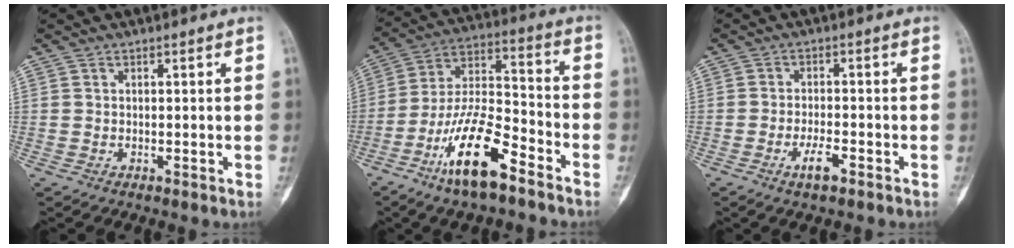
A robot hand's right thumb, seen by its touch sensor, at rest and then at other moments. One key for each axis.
{"total": 16.0, "fx": -9.7, "fy": 5.0, "fz": 11.7, "tx": -0.222, "ty": 0.070, "tz": -0.179}
{"total": 3.9, "fx": -2.2, "fy": 1.2, "fz": 3.0, "tx": -0.059, "ty": 0.011, "tz": -0.038}